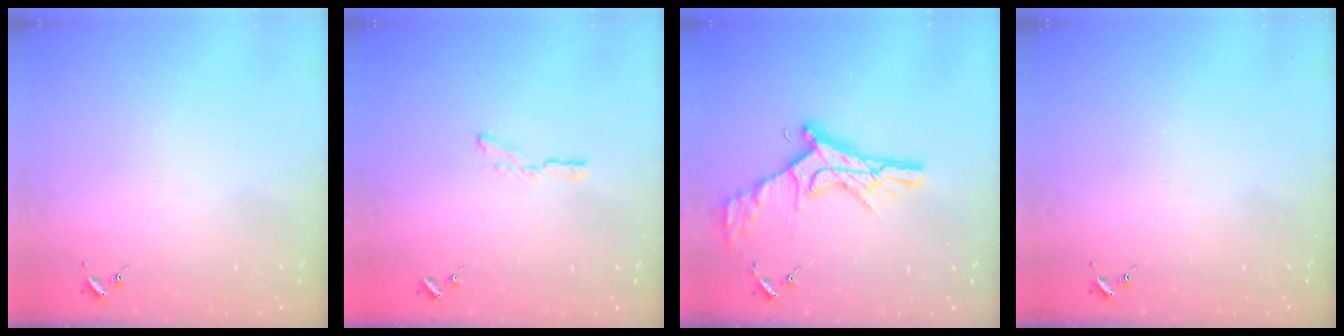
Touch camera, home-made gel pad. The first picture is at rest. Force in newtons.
{"total": 5.3, "press": 5.2, "slide": 0.3}
{"total": 17.6, "press": 17.5, "slide": 1.6}
{"total": 0.0}